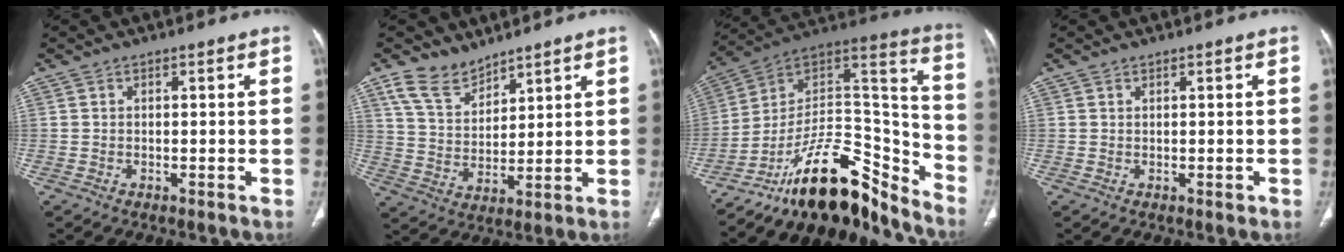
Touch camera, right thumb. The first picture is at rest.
{"total": 8.1, "force": [6.5, 4.3, 2.5], "torque": [-0.033, -0.037, 0.140]}
{"total": 22.1, "force": [-17.9, 7.6, 10.5], "torque": [-0.117, 0.142, -0.298]}
{"total": 0.5, "force": [0.3, 0.4, 0.3], "torque": [-0.003, -0.002, 0.006]}